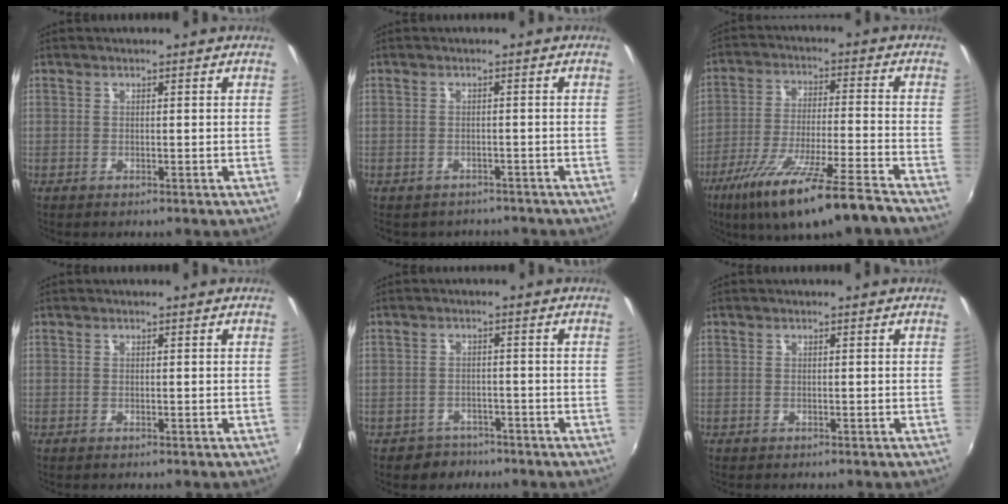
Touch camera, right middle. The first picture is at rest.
{"total": 4.7, "force": [-4.0, 2.3, 1.1], "torque": [-0.027, -0.018, -0.052]}
{"total": 17.0, "force": [-12.6, 0.6, 11.4], "torque": [-0.221, -0.049, -0.213]}
{"total": 0.0}
{"total": 4.1, "force": [-3.0, 2.8, 0.1], "torque": [-0.016, 0.007, -0.047]}
{"total": 0.0}